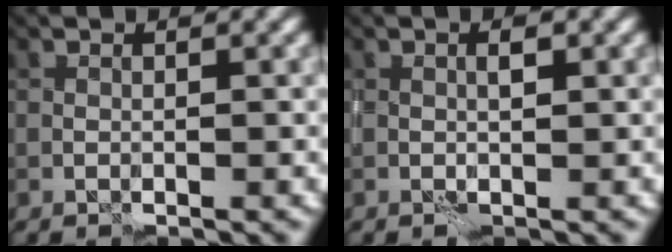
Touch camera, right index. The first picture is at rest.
{"total": 1.0, "force": [0.2, 0.3, 0.9], "torque": [-0.014, 0.002, 0.003]}